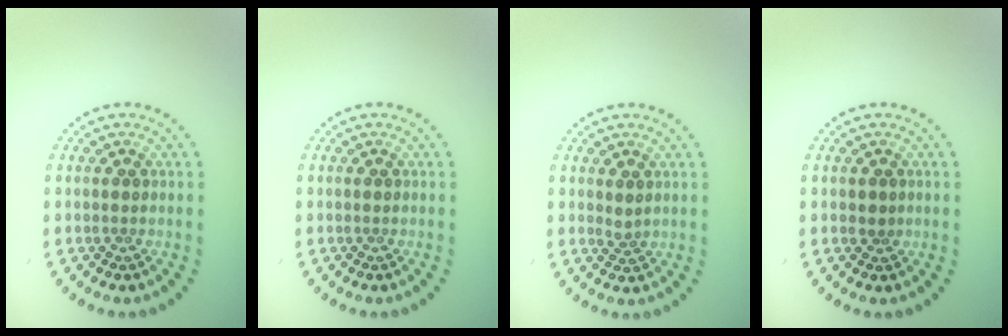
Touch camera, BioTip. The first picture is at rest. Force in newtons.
{"total": 0.0}
{"total": 0.9, "press": 0.7, "slide": 0.7}
{"total": 1.0, "press": 0.8, "slide": 0.5}